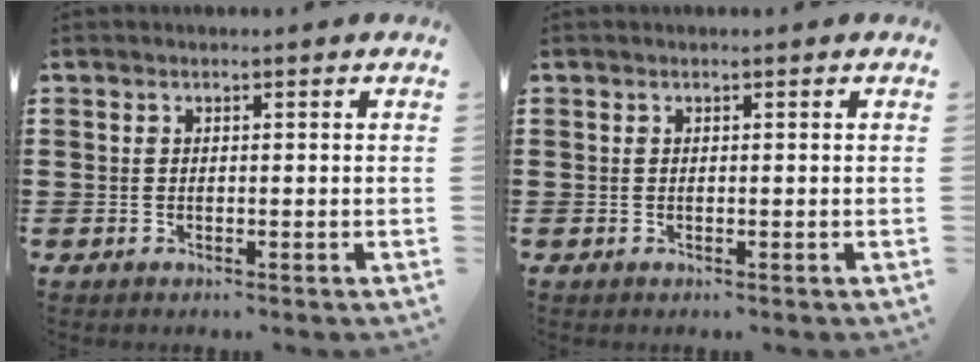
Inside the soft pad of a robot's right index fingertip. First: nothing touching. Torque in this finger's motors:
{"motor_torque": [0.00, 0.00, 0.00, -0.01]}